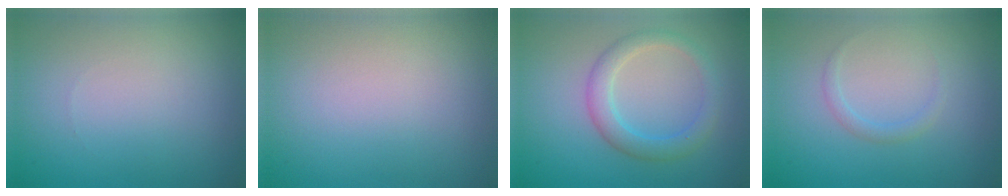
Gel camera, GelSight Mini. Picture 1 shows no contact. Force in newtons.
{"total": 0.0}
{"total": 2.9, "press": 2.9, "slide": 0.2}
{"total": 1.0, "press": 1.0, "slide": 0.0}